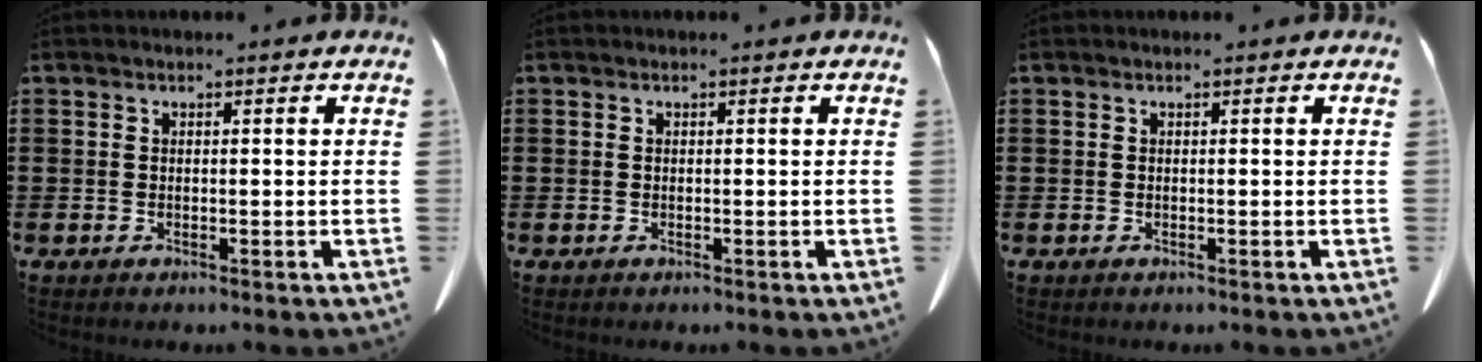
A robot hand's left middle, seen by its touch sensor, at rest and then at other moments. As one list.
[{"total": 0.0}, {"total": 0.0}]